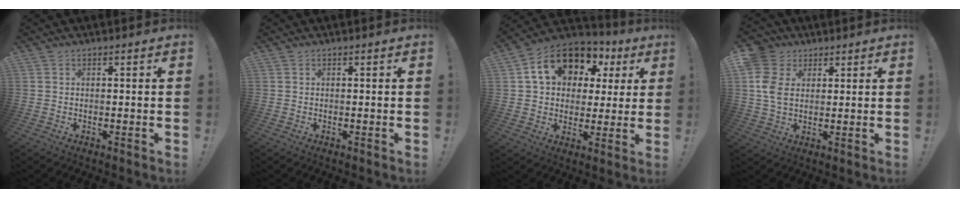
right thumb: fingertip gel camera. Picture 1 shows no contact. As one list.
[{"total": 0.0}, {"total": 17.0, "force": [7.4, 11.9, 9.6], "torque": [-0.155, -0.021, 0.142]}, {"total": 10.1, "force": [2.8, 8.0, 5.4], "torque": [-0.124, -0.009, 0.055]}]